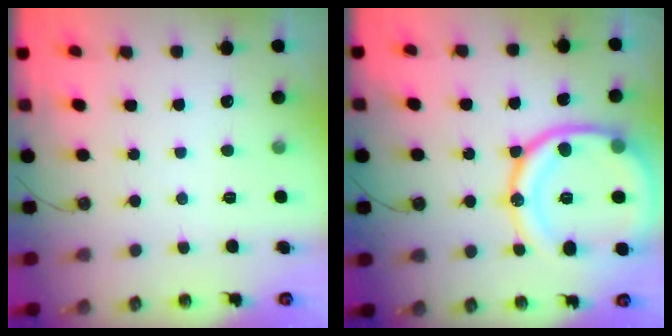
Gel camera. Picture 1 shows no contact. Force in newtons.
{"total": 22.8, "press": 22.7, "slide": 2.2}